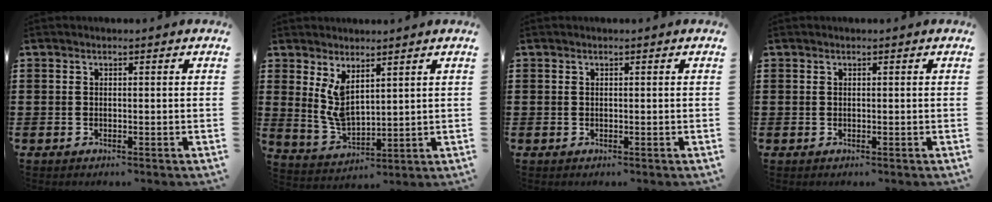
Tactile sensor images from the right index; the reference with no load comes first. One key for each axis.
{"total": 5.5, "fx": 2.6, "fy": 2.6, "fz": 4.1, "tx": -0.095, "ty": -0.008, "tz": 0.047}
{"total": 0.0}
{"total": 0.0}